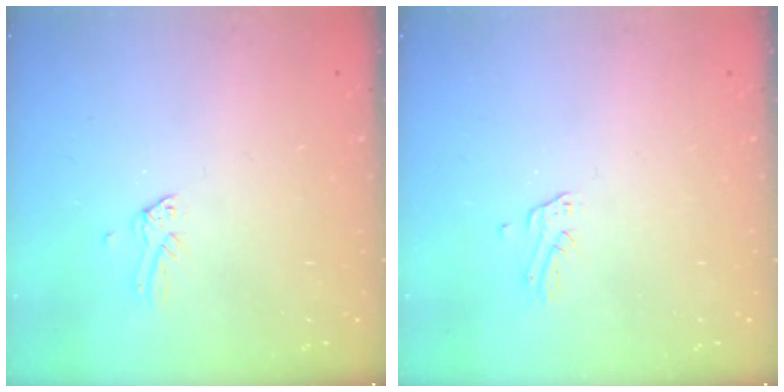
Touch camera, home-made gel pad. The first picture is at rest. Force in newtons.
{"total": 1.2, "press": 1.2, "slide": 0.1}